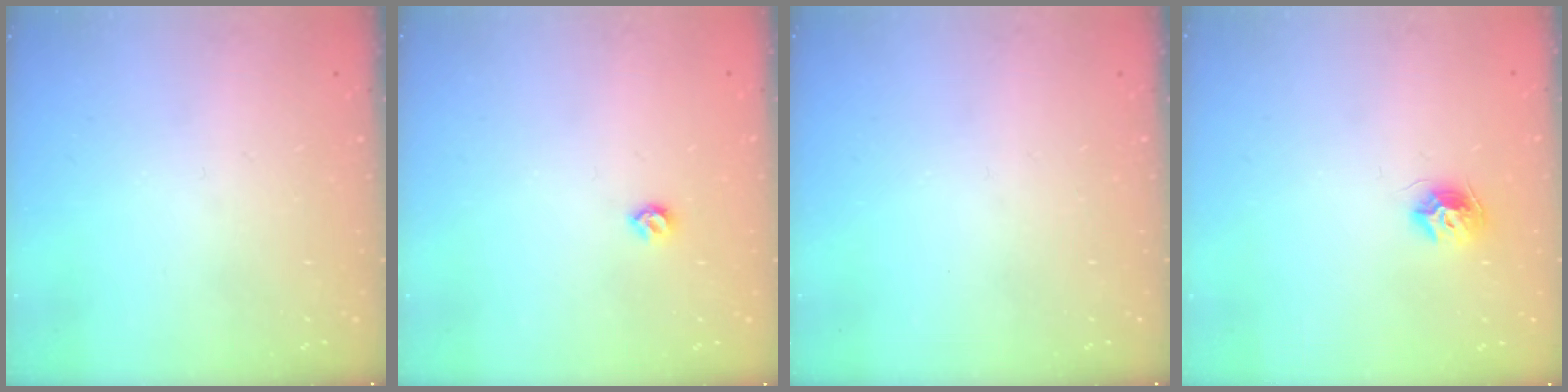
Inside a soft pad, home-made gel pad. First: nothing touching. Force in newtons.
{"total": 4.9, "press": 4.8, "slide": 0.8}
{"total": 0.0}
{"total": 8.1, "press": 8.1, "slide": 0.1}